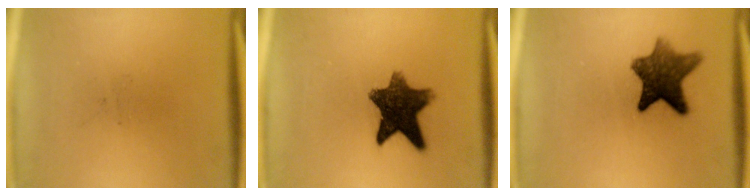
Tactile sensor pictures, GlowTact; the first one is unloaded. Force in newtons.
{"total": 10.8}
{"total": 9.2}